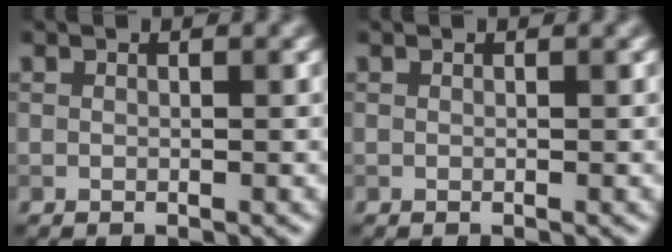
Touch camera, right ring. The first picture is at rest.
{"total": 0.0}